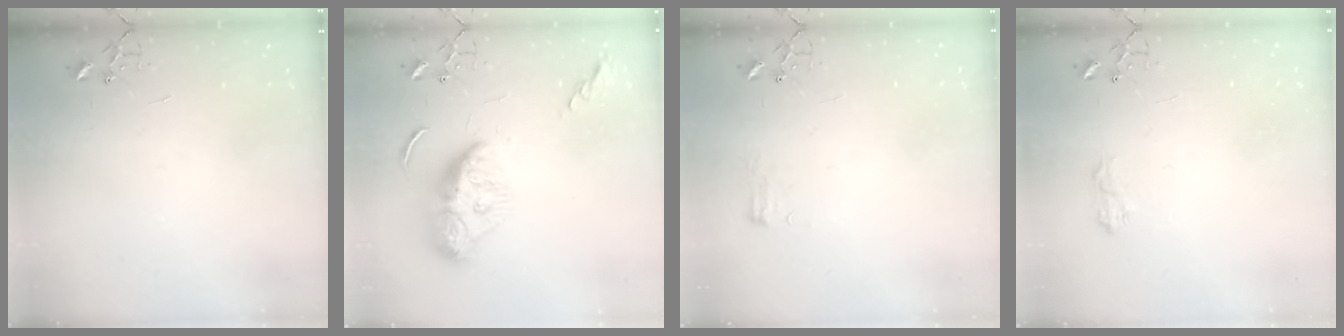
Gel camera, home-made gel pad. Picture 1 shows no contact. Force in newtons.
{"total": 11.6, "press": 11.6, "slide": 1.0}
{"total": 5.5, "press": 5.5, "slide": 0.7}
{"total": 5.9, "press": 5.9, "slide": 0.8}